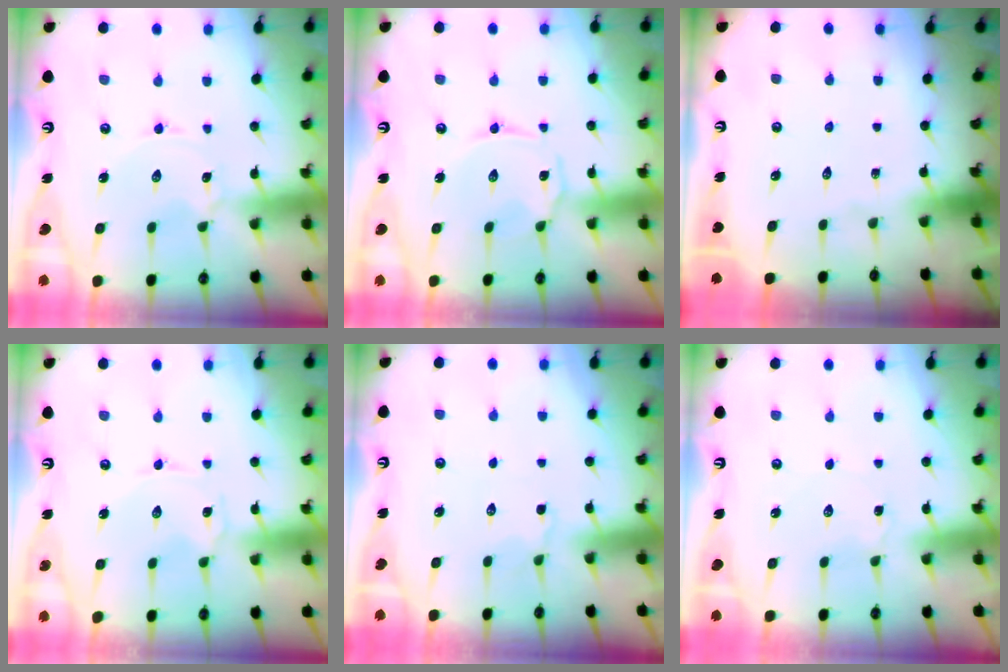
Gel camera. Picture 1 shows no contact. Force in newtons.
{"total": 1.6, "press": 1.5, "slide": 0.4}
{"total": 0.0}
{"total": 0.0}
{"total": 2.6, "press": 2.2, "slide": 1.4}
{"total": 2.2, "press": 2.2, "slide": 0.2}